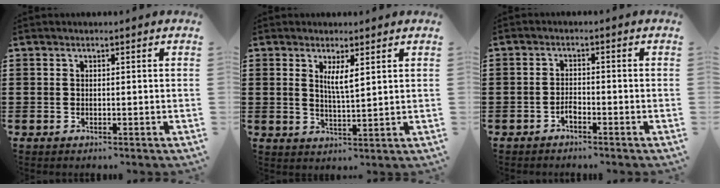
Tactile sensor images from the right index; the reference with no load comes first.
{"total": 3.4, "force": [1.5, 0.7, 3.0], "torque": [-0.064, 0.003, 0.024]}
{"total": 1.6, "force": [-1.2, 0.6, 0.8], "torque": [-0.018, 0.000, -0.024]}